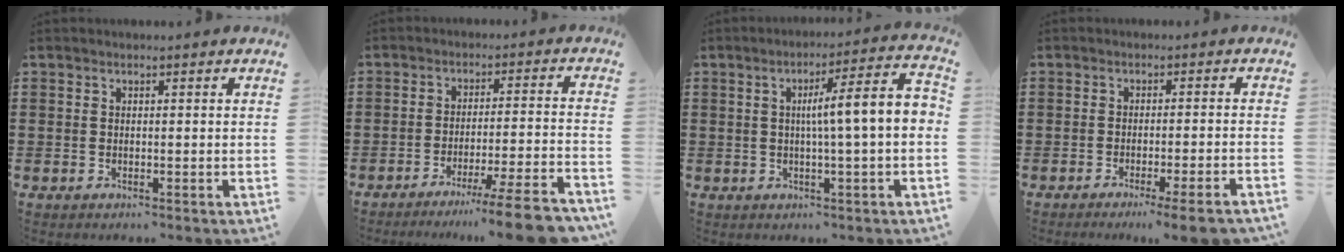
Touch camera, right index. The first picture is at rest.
{"total": 8.7, "force": [-7.0, -0.8, 5.1], "torque": [-0.073, -0.004, -0.131]}
{"total": 7.7, "force": [0.2, 0.3, 7.7], "torque": [-0.126, -0.009, -0.007]}
{"total": 3.8, "force": [-2.9, -0.6, 2.4], "torque": [-0.037, -0.016, -0.052]}